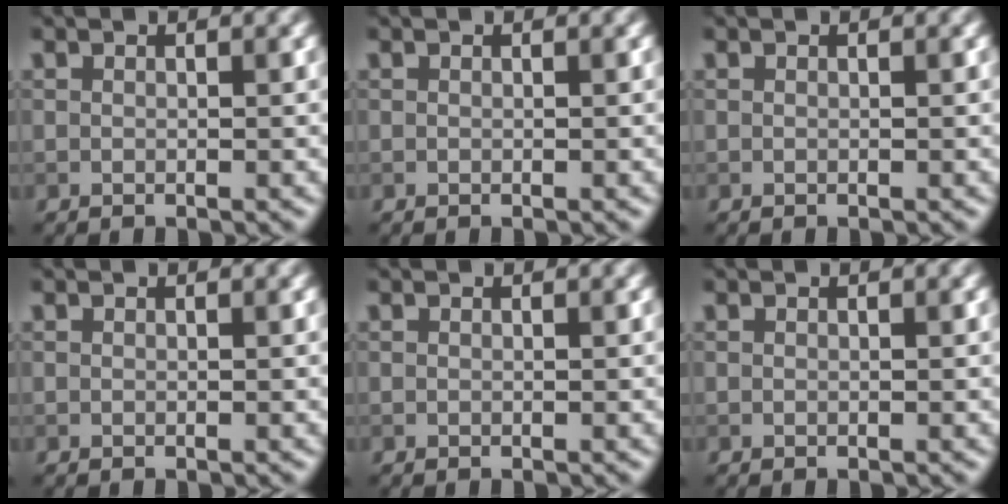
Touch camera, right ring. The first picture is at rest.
{"total": 0.0}
{"total": 0.0}
{"total": 0.0}
{"total": 0.0}
{"total": 0.0}